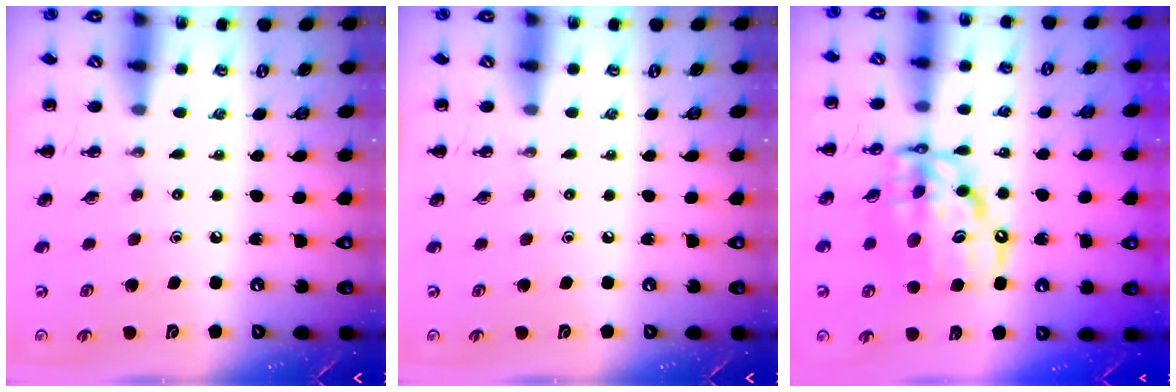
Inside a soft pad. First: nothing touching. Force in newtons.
{"total": 0.0}
{"total": 13.3, "press": 12.9, "slide": 3.3}